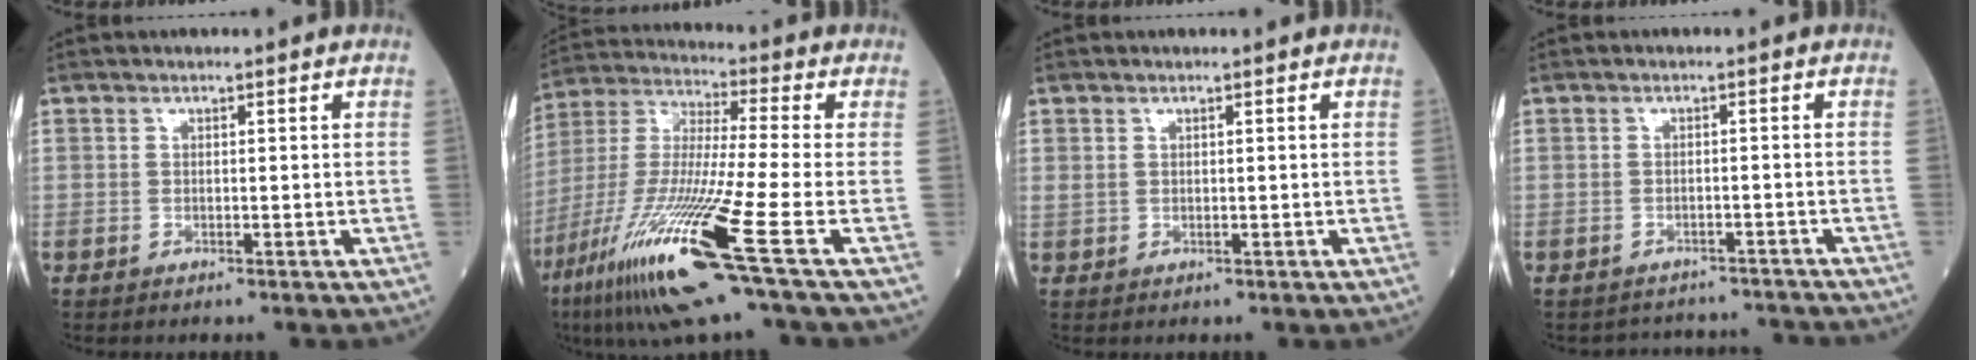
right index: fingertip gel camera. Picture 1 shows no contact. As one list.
[{"total": 21.1, "force": [-10.2, -0.4, 18.5], "torque": [-0.385, -0.057, -0.195]}, {"total": 0.7, "force": [0.4, 0.4, 0.4], "torque": [-0.011, 0.007, 0.011]}, {"total": 6.6, "force": [-6.5, 1.3, -0.5], "torque": [0.009, 0.020, -0.074]}]